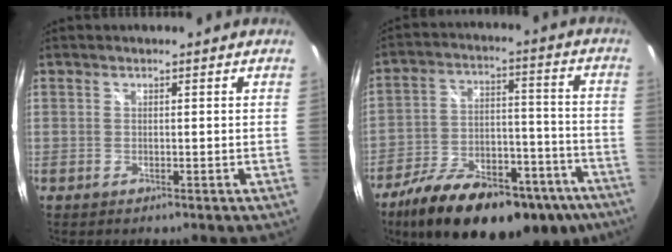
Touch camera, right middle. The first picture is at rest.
{"total": 27.2, "force": [-19.0, 11.9, 15.5], "torque": [-0.262, -0.003, -0.263]}